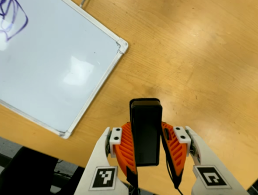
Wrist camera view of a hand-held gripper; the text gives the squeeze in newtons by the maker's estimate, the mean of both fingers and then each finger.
{"total": 4.5, "left": 3.2, "right": 5.9}